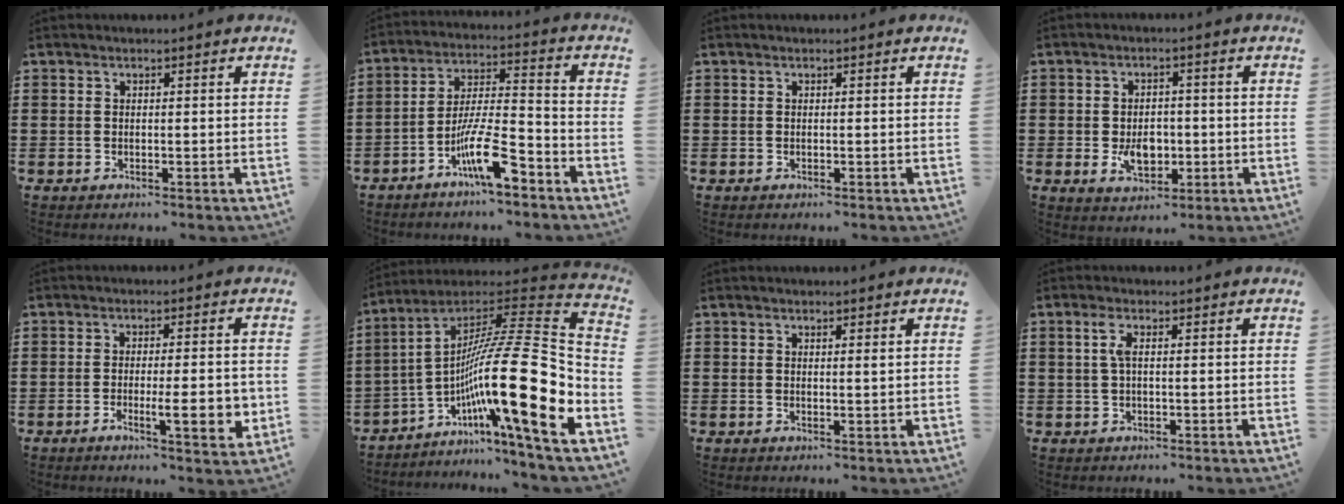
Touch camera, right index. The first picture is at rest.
{"total": 10.2, "force": [-6.2, 2.0, 7.8], "torque": [-0.149, 0.005, -0.111]}
{"total": 0.0}
{"total": 5.0, "force": [-0.9, 3.3, 3.7], "torque": [-0.054, -0.001, -0.017]}
{"total": 7.8, "force": [-1.8, 1.6, 7.4], "torque": [-0.099, -0.010, -0.027]}
{"total": 21.1, "force": [-4.4, 2.6, 20.5], "torque": [-0.358, -0.035, -0.089]}
{"total": 0.7, "force": [0.4, 0.1, 0.5], "torque": [-0.012, -0.001, 0.009]}
{"total": 2.4, "force": [0.3, 0.6, 2.3], "torque": [-0.047, 0.001, 0.004]}